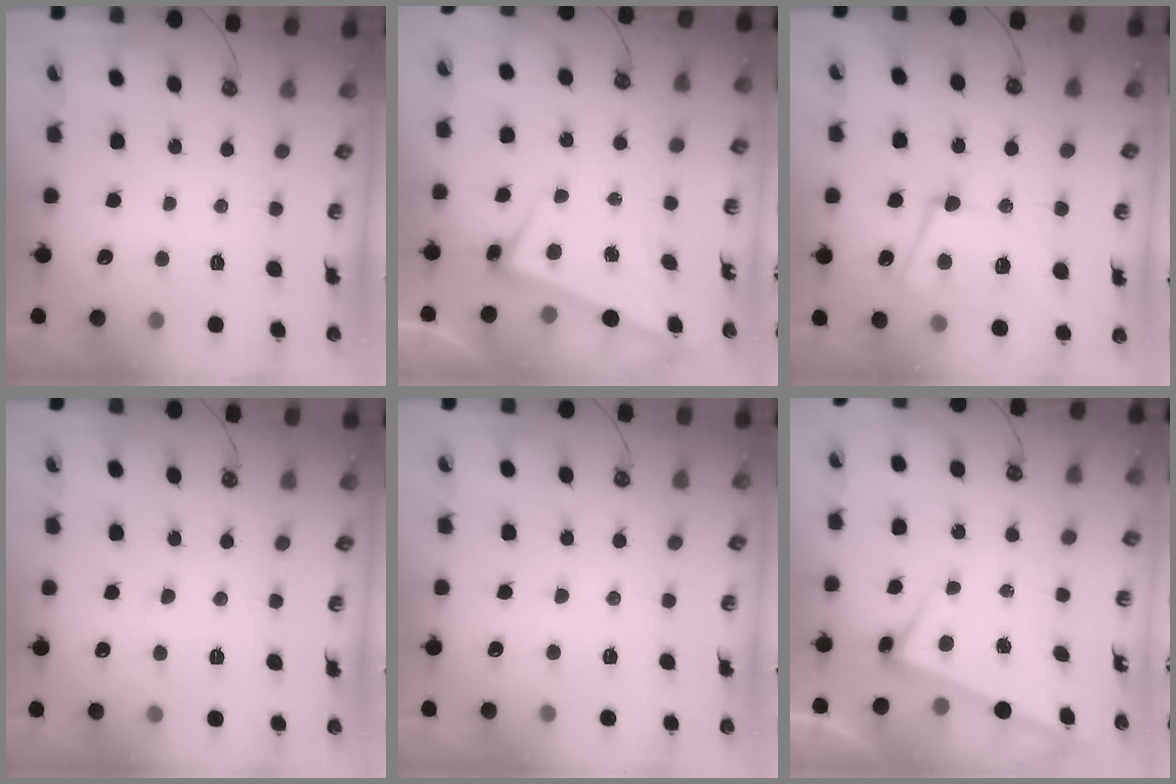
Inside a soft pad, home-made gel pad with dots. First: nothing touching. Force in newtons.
{"total": 2.6, "press": 2.5, "slide": 0.7}
{"total": 8.5, "press": 8.4, "slide": 1.7}
{"total": 3.0, "press": 2.9, "slide": 0.7}
{"total": 3.4, "press": 3.4, "slide": 0.4}
{"total": 2.5, "press": 2.4, "slide": 0.6}